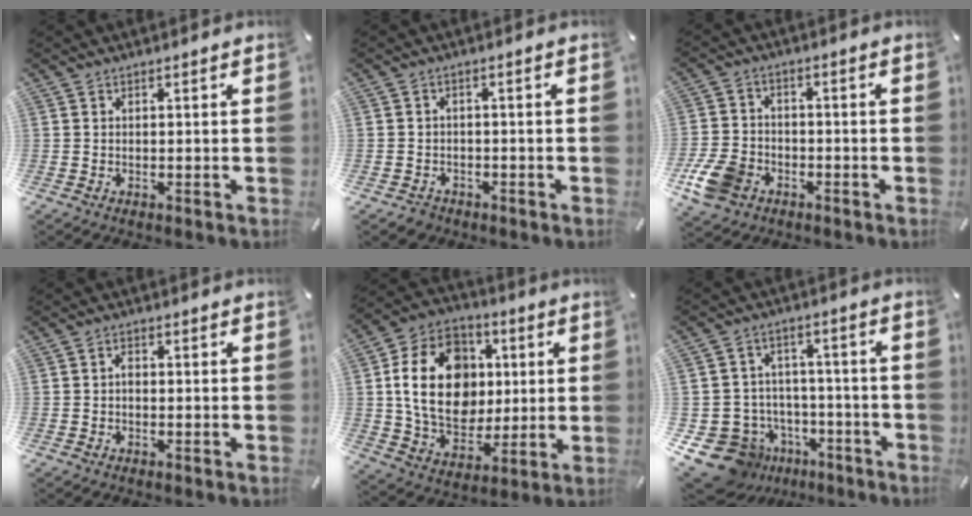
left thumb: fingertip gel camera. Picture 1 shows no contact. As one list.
[{"total": 2.6, "force": [-1.6, 2.0, 0.5], "torque": [-0.009, 0.011, -0.034]}, {"total": 9.5, "force": [-4.5, 7.0, 4.6], "torque": [-0.110, 0.024, -0.082]}, {"total": 1.4, "force": [-0.4, 0.8, 1.0], "torque": [-0.022, 0.003, -0.008]}, {"total": 20.5, "force": [2.3, 16.2, 12.4], "torque": [-0.239, 0.007, 0.044]}, {"total": 12.8, "force": [-7.4, 9.8, 3.6], "torque": [-0.067, 0.050, -0.119]}]